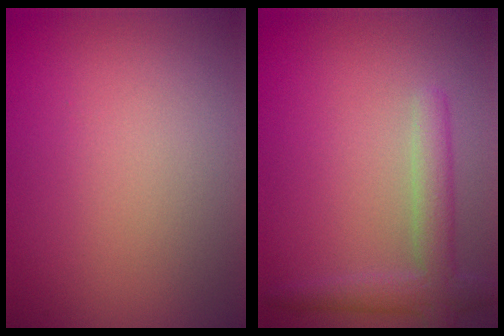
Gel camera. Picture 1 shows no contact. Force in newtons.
{"total": 3.3, "press": 3.3, "slide": 0.3}